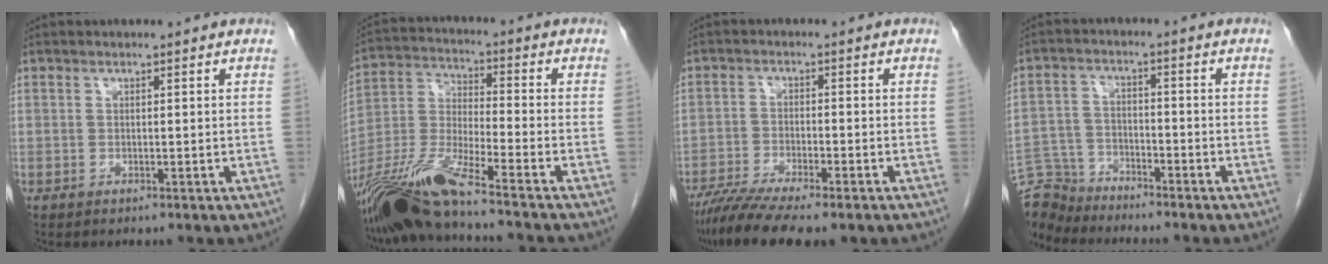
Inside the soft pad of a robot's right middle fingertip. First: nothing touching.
{"total": 14.1, "force": [-11.4, -0.7, 8.3], "torque": [-0.175, -0.019, -0.216]}
{"total": 9.8, "force": [-7.8, 1.0, 5.9], "torque": [-0.100, -0.018, -0.126]}
{"total": 8.0, "force": [-7.8, 1.9, -0.4], "torque": [0.000, 0.004, -0.149]}